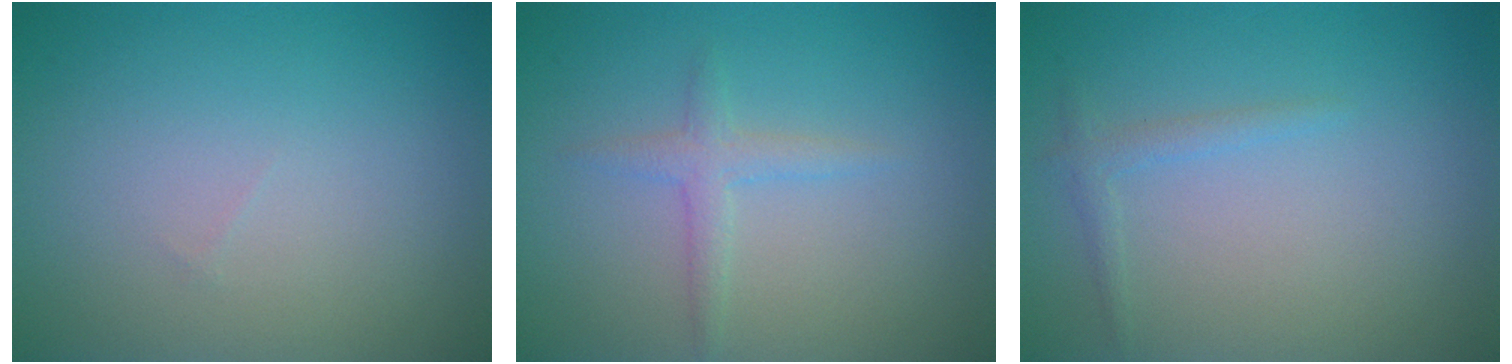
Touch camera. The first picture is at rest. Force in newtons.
{"total": 1.7, "press": 1.7, "slide": 0.1}
{"total": 1.1, "press": 1.1, "slide": 0.0}